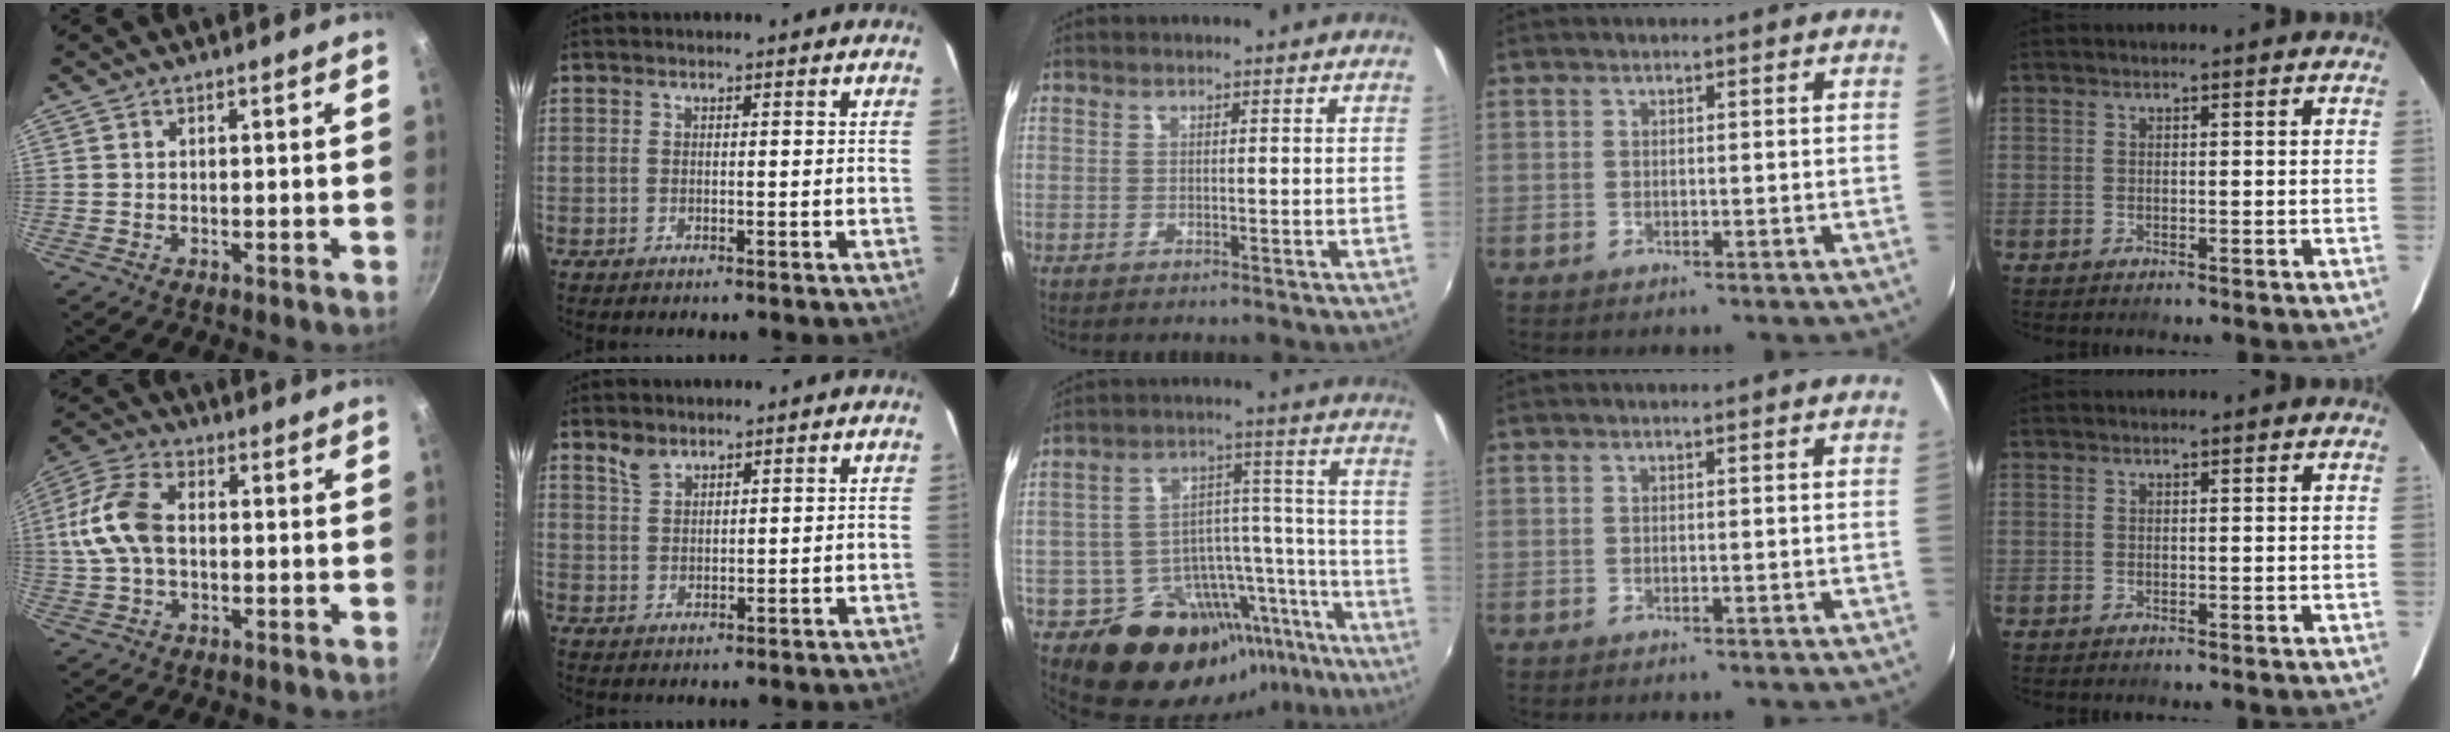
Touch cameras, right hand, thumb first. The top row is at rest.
{"thumb": {"total": 11.7, "force": [0.2, 7.4, 9.1], "torque": [-0.185, 0.029, -0.009]}, "index": {"total": 2.9, "force": [2.3, 1.4, 1.1], "torque": [-0.021, 0.003, 0.047]}, "middle": {"total": 19.9, "force": [-15.4, 11.3, 5.8], "torque": [-0.106, 0.071, -0.201]}}